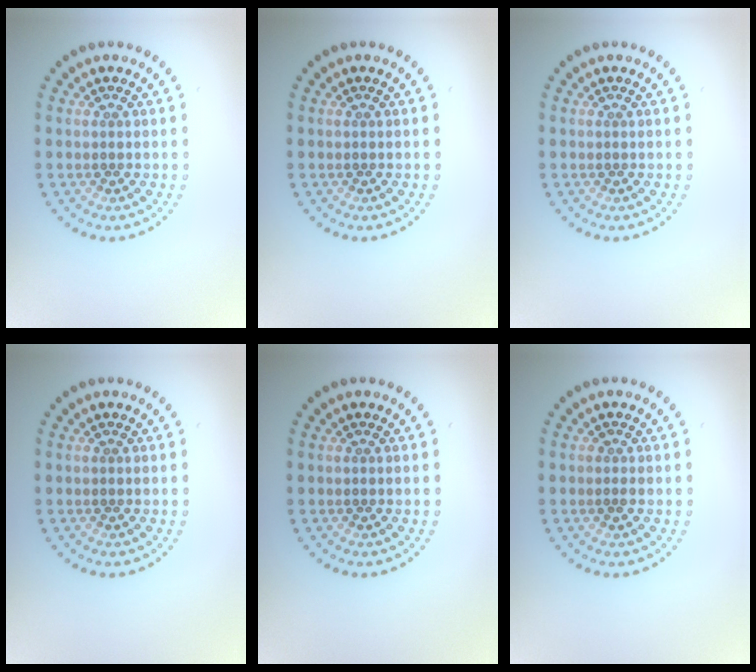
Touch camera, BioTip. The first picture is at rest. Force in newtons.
{"total": 0.0}
{"total": 0.0}
{"total": 0.0}
{"total": 0.0}
{"total": 0.7, "press": 0.7, "slide": 0.1}